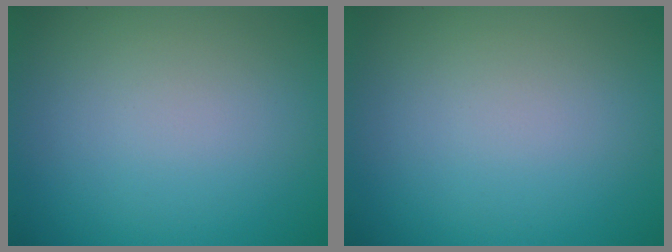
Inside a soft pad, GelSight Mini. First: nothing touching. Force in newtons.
{"total": 0.0}